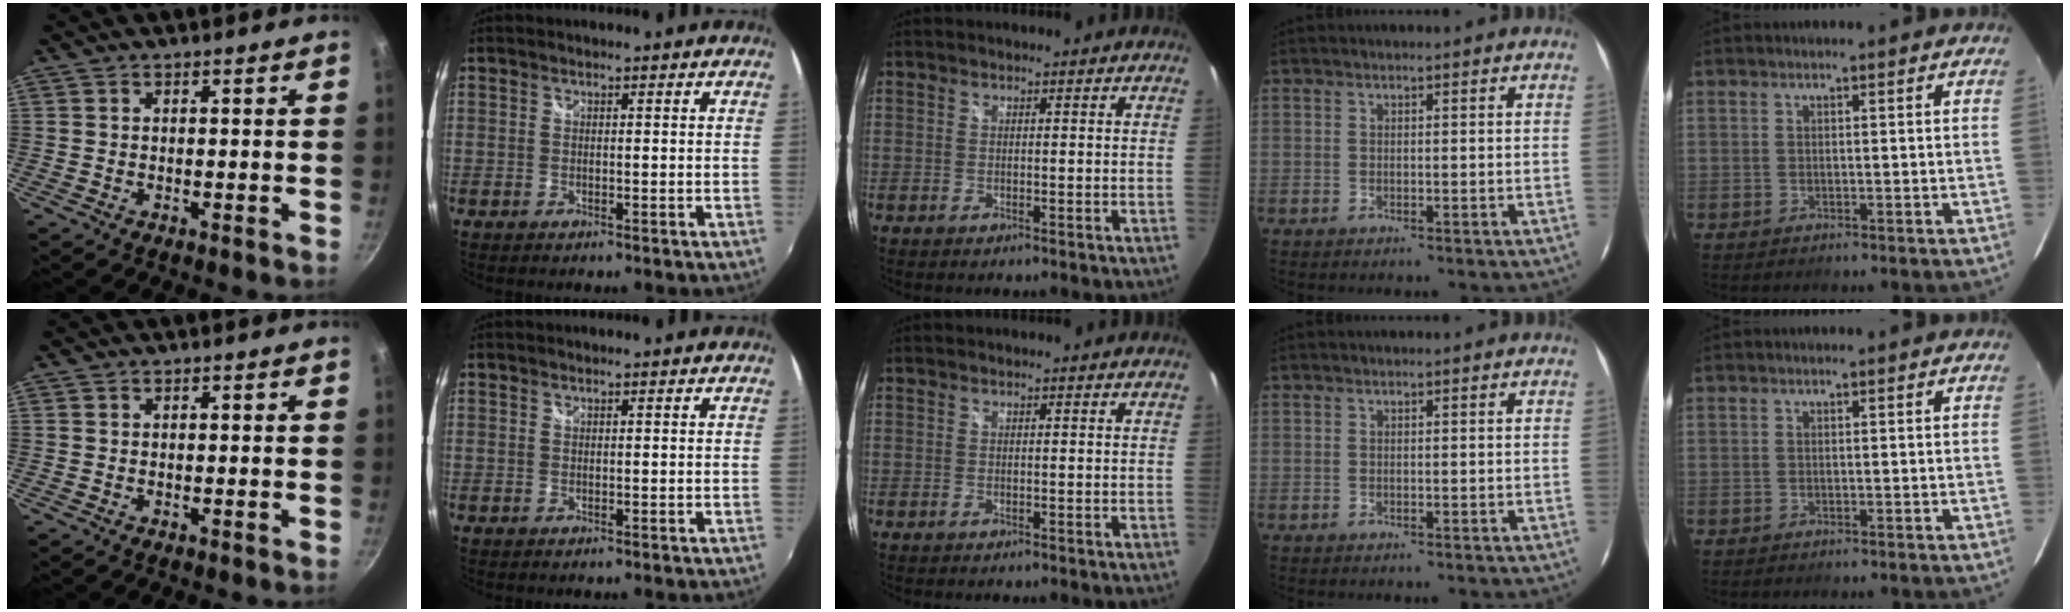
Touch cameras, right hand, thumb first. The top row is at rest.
{}